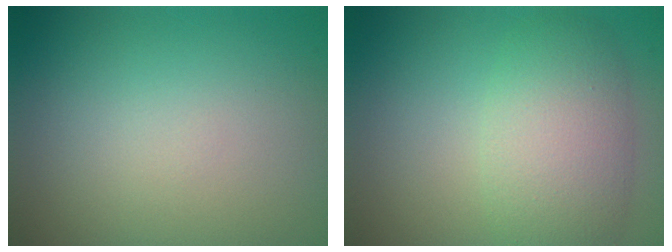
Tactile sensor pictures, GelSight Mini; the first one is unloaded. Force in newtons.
{"total": 5.6, "press": 5.6, "slide": 0.4}